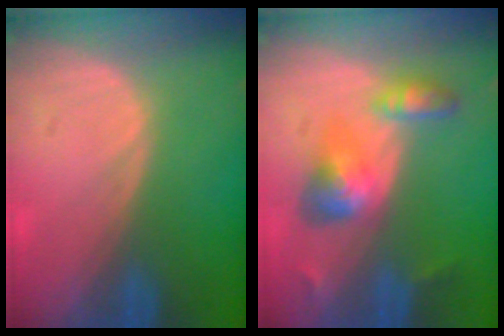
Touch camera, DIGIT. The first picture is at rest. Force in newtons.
{"total": 6.4, "press": 5.9, "slide": 2.5}